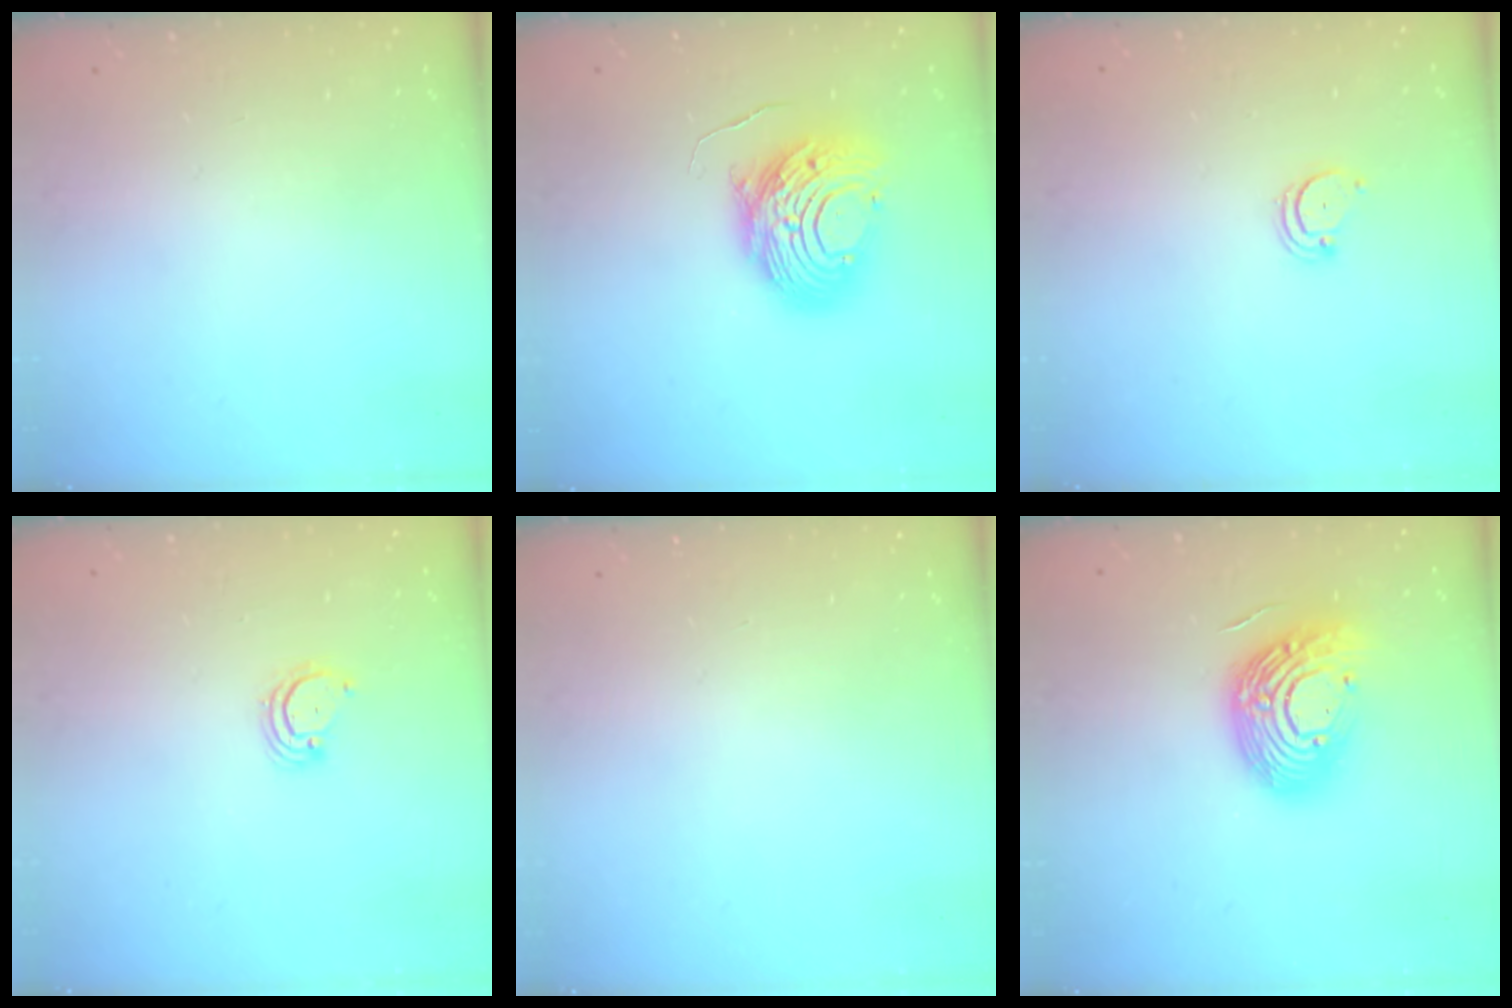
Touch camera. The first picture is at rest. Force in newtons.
{"total": 12.5, "press": 12.5, "slide": 0.7}
{"total": 1.8, "press": 1.8, "slide": 0.2}
{"total": 2.8, "press": 2.8, "slide": 0.2}
{"total": 0.0}
{"total": 17.0, "press": 16.9, "slide": 1.2}